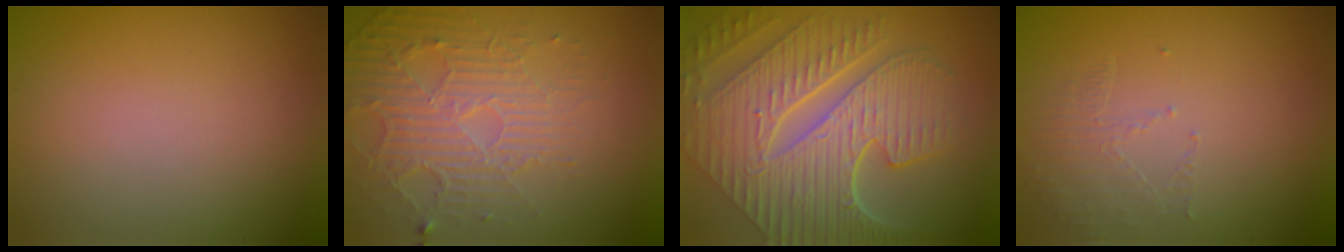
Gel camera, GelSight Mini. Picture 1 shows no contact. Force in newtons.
{"total": 5.6, "press": 3.5, "slide": 4.4}
{"total": 10.3, "press": 7.1, "slide": 7.5}
{"total": 1.5, "press": 0.5, "slide": 1.4}